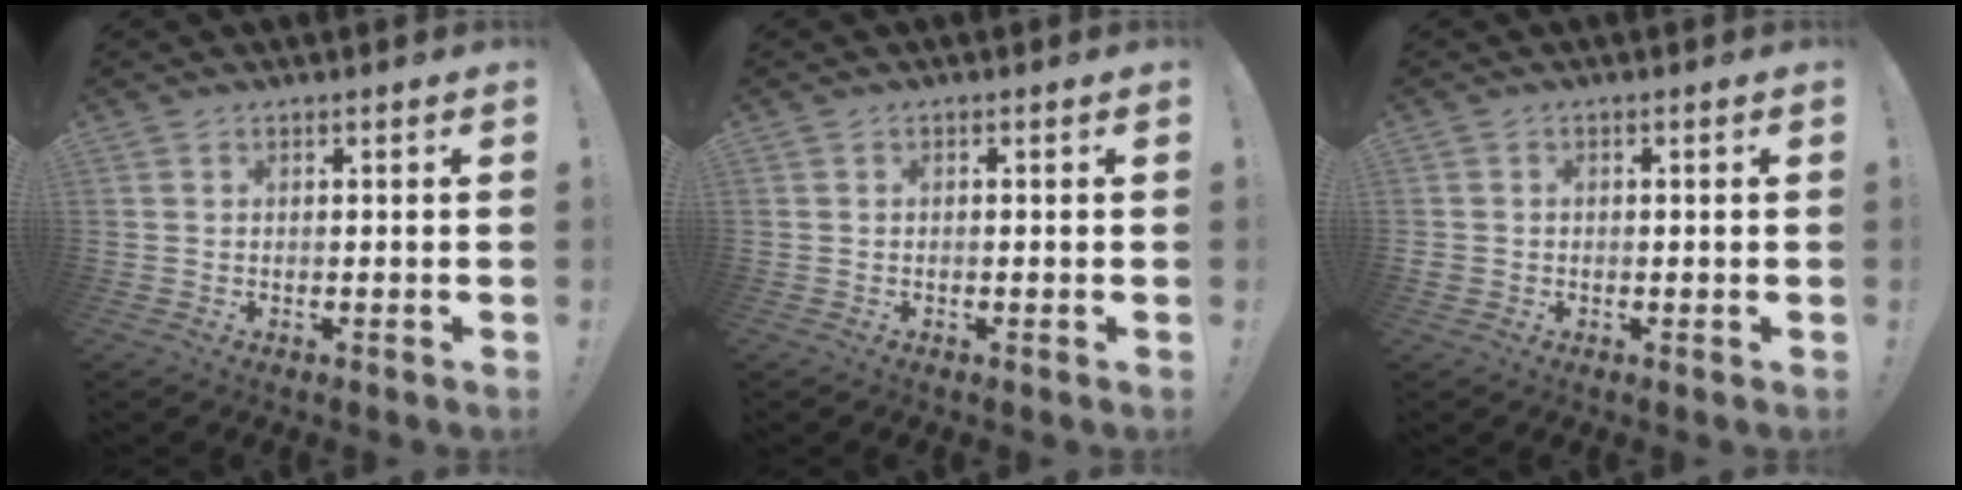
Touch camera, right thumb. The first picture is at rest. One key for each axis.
{"total": 0.0}
{"total": 1.6, "fx": -0.5, "fy": 1.4, "fz": 0.6, "tx": -0.013, "ty": 0.005, "tz": -0.009}